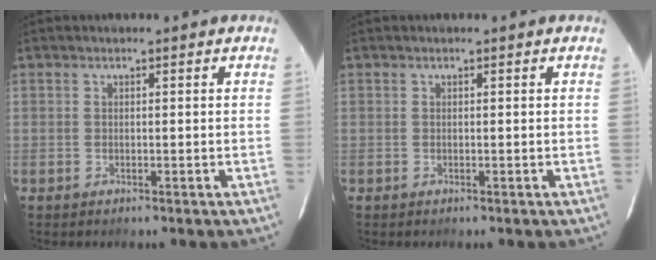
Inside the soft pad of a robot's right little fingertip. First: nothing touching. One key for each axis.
{"total": 0.0}